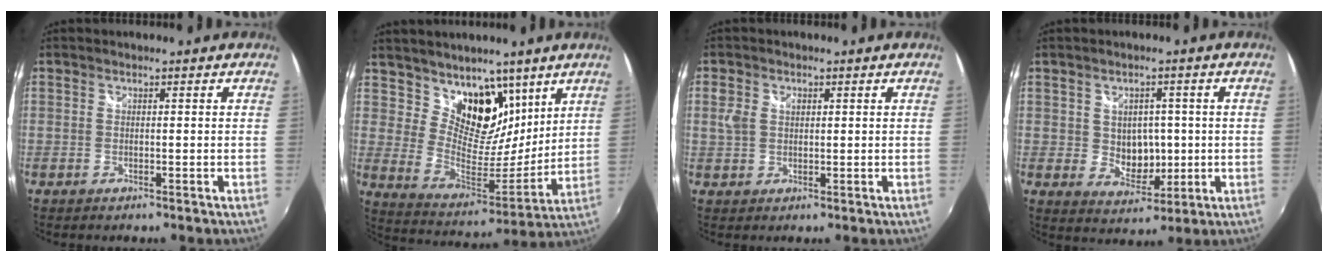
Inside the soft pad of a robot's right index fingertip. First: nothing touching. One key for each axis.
{"total": 14.9, "fx": 9.4, "fy": 9.1, "fz": 7.2, "tx": -0.116, "ty": -0.016, "tz": 0.169}
{"total": 3.3, "fx": 0.6, "fy": 2.6, "fz": 1.8, "tx": -0.040, "ty": 0.006, "tz": 0.010}
{"total": 6.3, "fx": 0.1, "fy": 5.3, "fz": 3.4, "tx": -0.059, "ty": 0.003, "tz": 0.016}